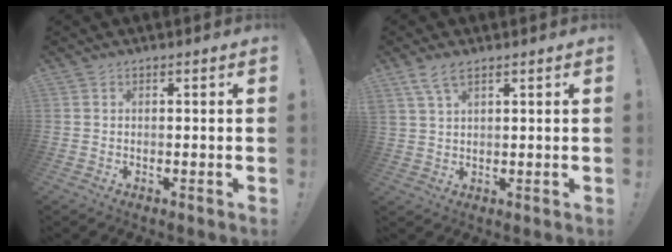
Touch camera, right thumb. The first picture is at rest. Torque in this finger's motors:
{"motor_torque": [0.39, 0.64, 1.60, 0.81, 0.13]}